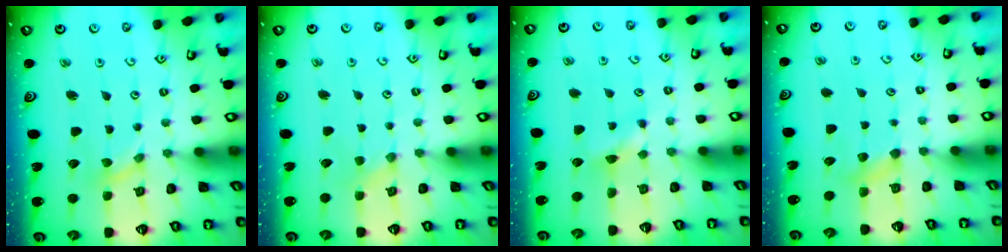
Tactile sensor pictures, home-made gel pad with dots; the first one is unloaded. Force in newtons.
{"total": 0.0}
{"total": 4.6, "press": 4.5, "slide": 0.8}
{"total": 3.8, "press": 3.8, "slide": 0.5}